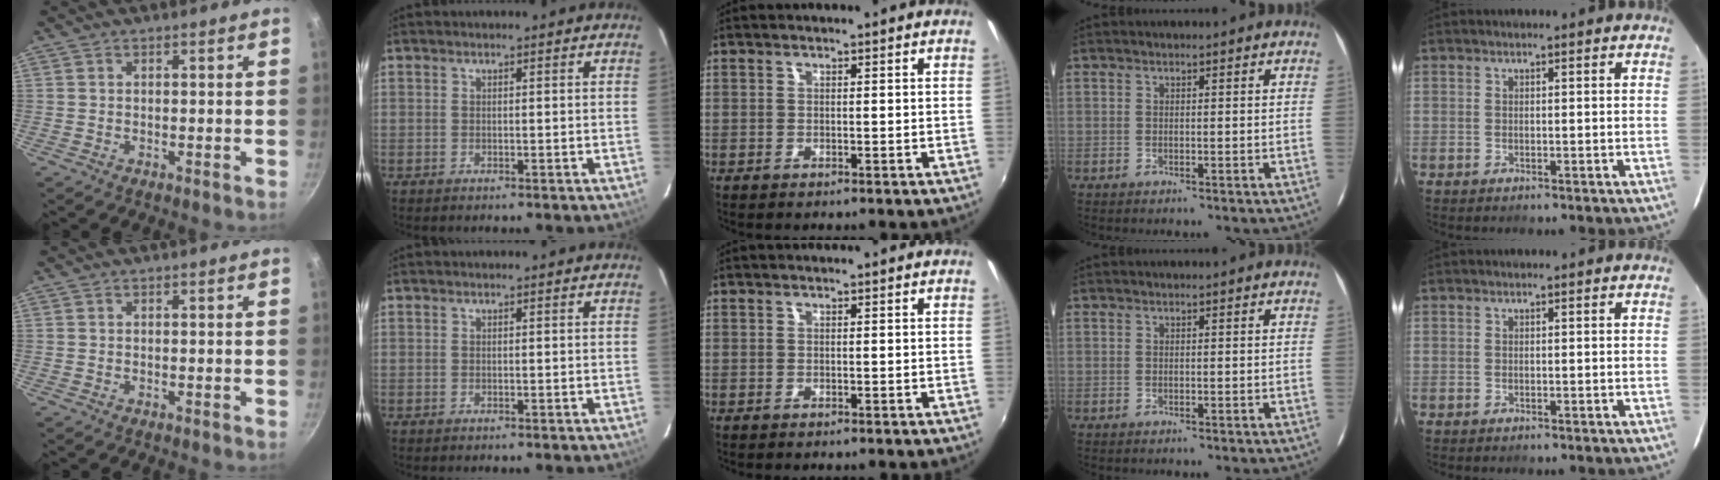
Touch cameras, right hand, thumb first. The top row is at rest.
{}